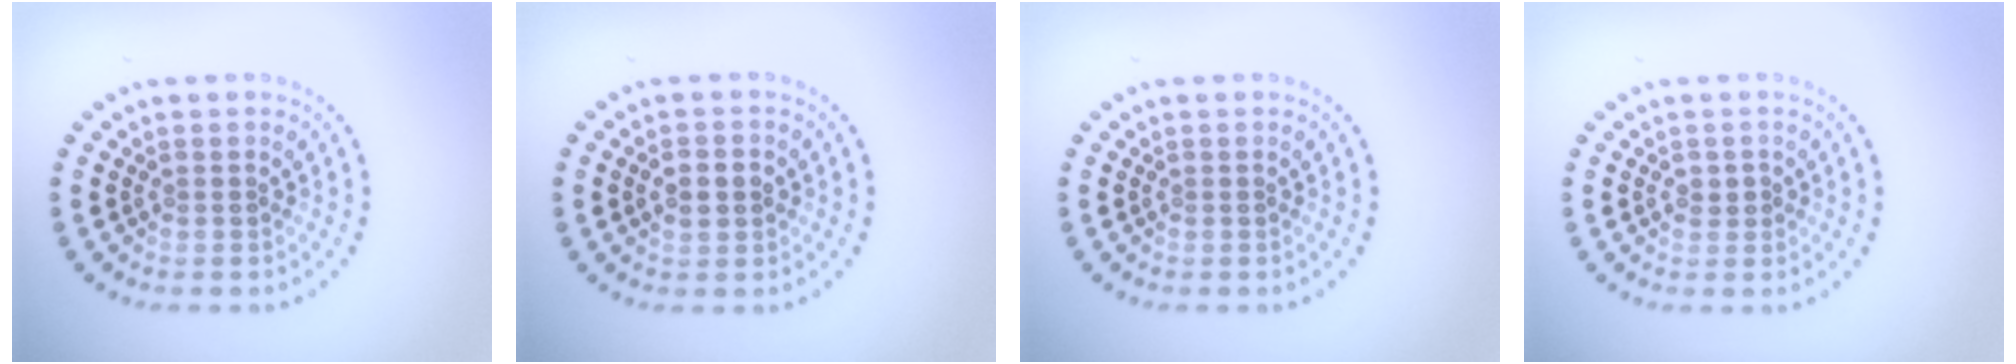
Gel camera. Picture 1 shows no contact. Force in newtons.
{"total": 2.7, "press": 2.7, "slide": 0.1}
{"total": 0.0}
{"total": 1.2, "press": 1.1, "slide": 0.3}